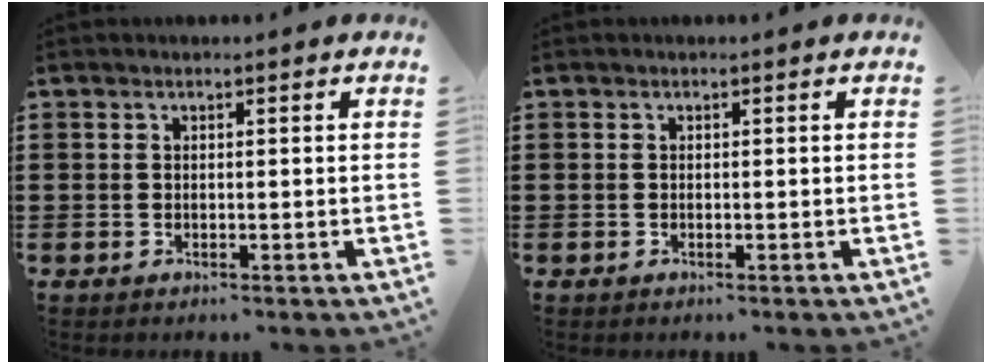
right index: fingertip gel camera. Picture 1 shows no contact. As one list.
[{"total": 0.0}]